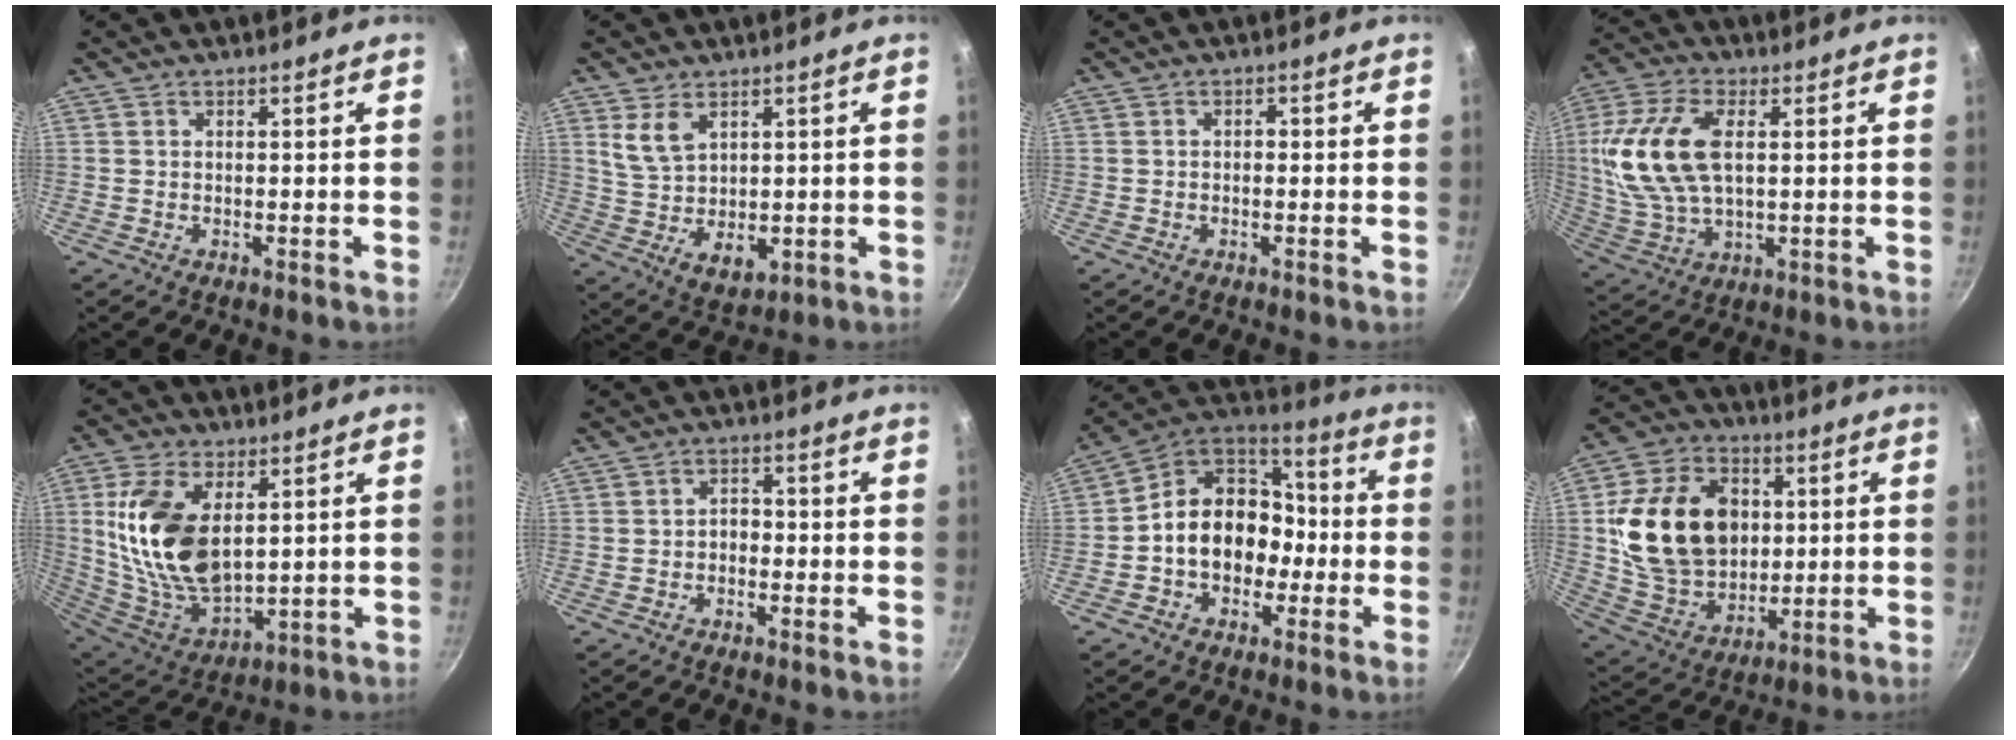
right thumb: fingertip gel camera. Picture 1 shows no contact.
{"total": 8.5, "force": [3.4, 5.3, 5.7], "torque": [-0.088, -0.031, 0.076]}
{"total": 1.0, "force": [-0.3, 0.7, 0.7], "torque": [-0.010, 0.006, -0.006]}
{"total": 17.2, "force": [2.9, 9.5, 14.1], "torque": [-0.285, -0.001, 0.053]}
{"total": 19.0, "force": [4.2, 10.7, 15.1], "torque": [-0.280, -0.028, 0.095]}
{"total": 2.7, "force": [-0.8, 2.0, 1.6], "torque": [-0.008, 0.016, -0.017]}
{"total": 15.7, "force": [-2.5, 12.5, 9.1], "torque": [-0.096, 0.058, -0.056]}
{"total": 22.7, "force": [3.1, 16.8, 14.9], "torque": [-0.239, 0.001, 0.062]}